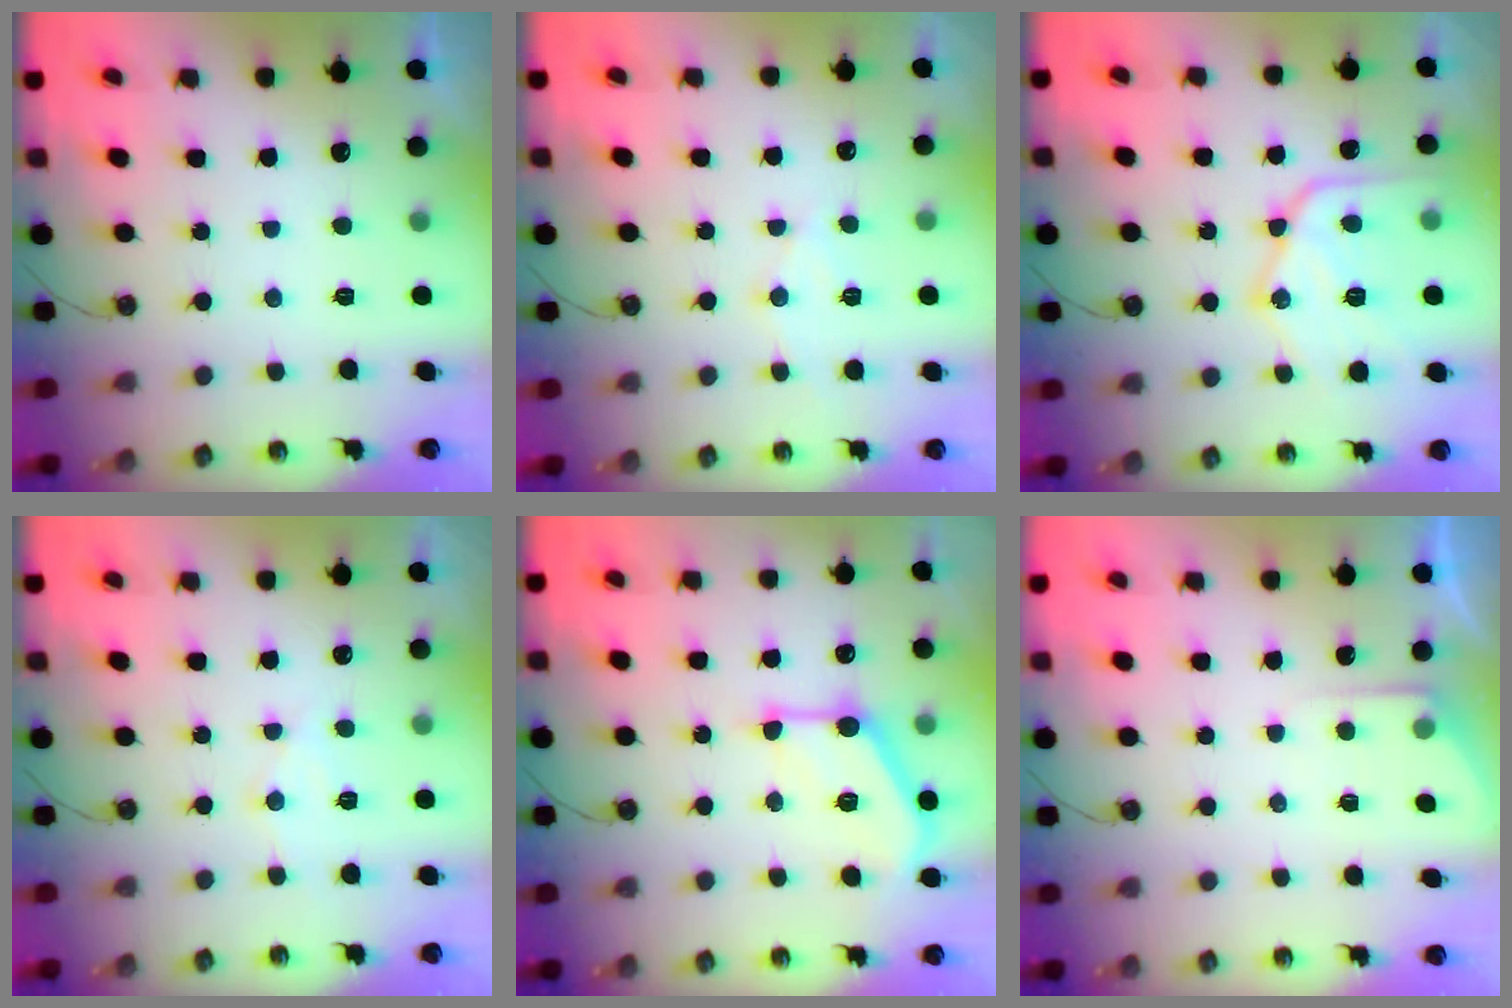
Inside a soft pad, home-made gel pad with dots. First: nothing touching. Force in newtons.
{"total": 7.9, "press": 7.9, "slide": 0.7}
{"total": 18.9, "press": 18.8, "slide": 1.7}
{"total": 7.4, "press": 7.4, "slide": 0.5}
{"total": 14.8, "press": 14.8, "slide": 1.2}
{"total": 3.8, "press": 3.7, "slide": 0.6}